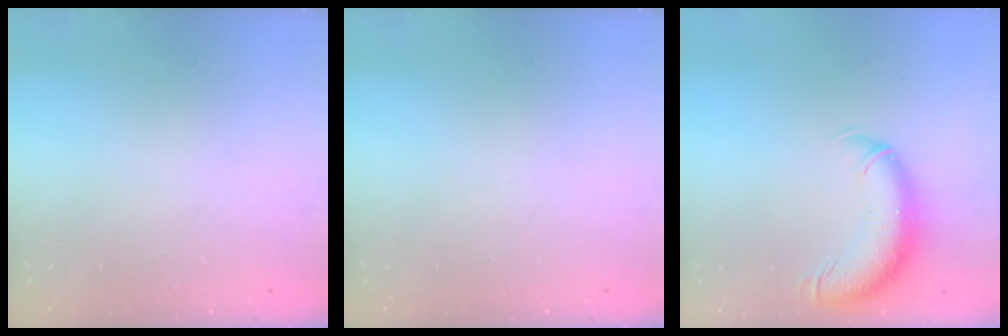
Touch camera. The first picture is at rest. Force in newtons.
{"total": 0.0}
{"total": 11.1, "press": 10.7, "slide": 2.7}